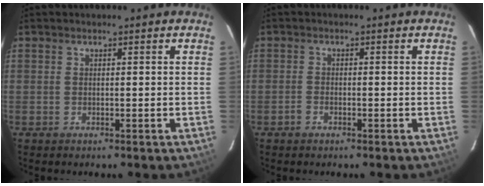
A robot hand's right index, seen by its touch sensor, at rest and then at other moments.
{"total": 1.5, "force": [-1.0, 0.9, 0.6], "torque": [-0.018, 0.001, -0.021]}